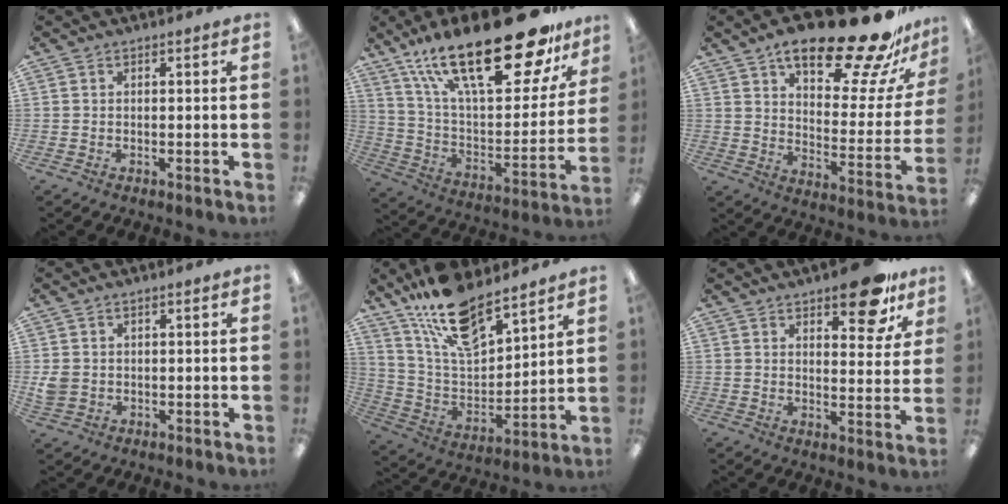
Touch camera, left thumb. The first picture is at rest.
{"total": 31.0, "force": [19.6, 11.3, 21.2], "torque": [-0.355, -0.117, 0.328]}
{"total": 25.5, "force": [19.0, 6.9, 15.6], "torque": [-0.215, -0.132, 0.302]}
{"total": 3.1, "force": [0.3, 2.7, 1.5], "torque": [-0.020, 0.002, 0.005]}
{"total": 17.1, "force": [13.5, 6.2, 8.4], "torque": [-0.167, -0.077, 0.240]}
{"total": 12.8, "force": [8.9, 5.2, 7.5], "torque": [-0.080, -0.053, 0.148]}